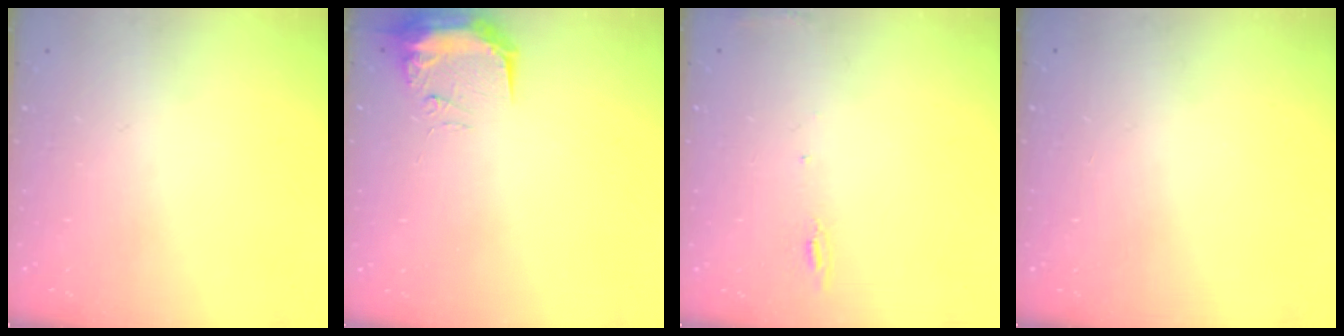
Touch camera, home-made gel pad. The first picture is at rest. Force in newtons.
{"total": 10.4, "press": 9.9, "slide": 3.0}
{"total": 4.9, "press": 4.8, "slide": 0.7}
{"total": 0.0}